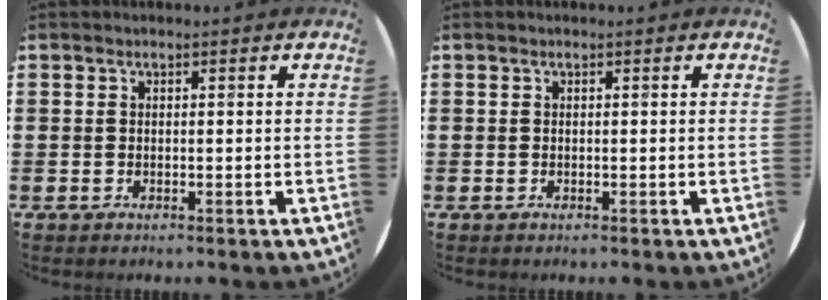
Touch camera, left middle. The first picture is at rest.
{"total": 0.0}